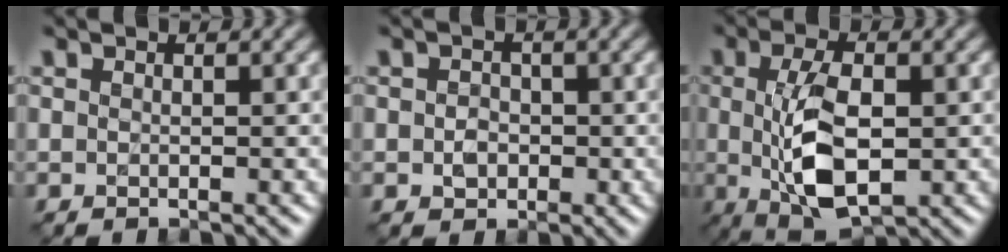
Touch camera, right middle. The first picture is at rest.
{"total": 2.2, "force": [-0.6, 1.7, 1.3], "torque": [-0.021, 0.003, -0.011]}
{"total": 6.9, "force": [-0.7, 2.9, 6.2], "torque": [-0.131, -0.002, -0.007]}